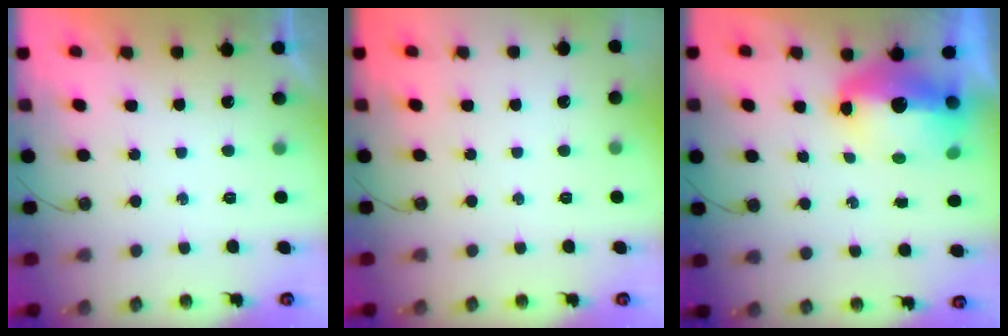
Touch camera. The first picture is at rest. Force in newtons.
{"total": 0.0}
{"total": 13.0, "press": 12.9, "slide": 1.3}